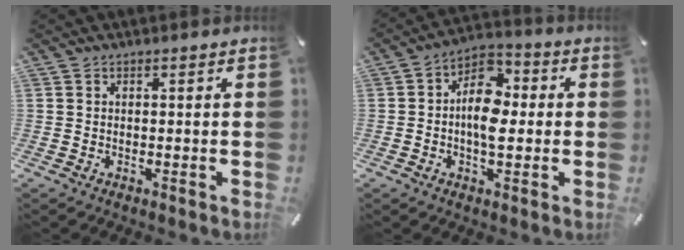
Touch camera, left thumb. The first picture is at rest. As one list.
[{"total": 10.0, "force": [-0.8, 6.5, 7.6], "torque": [-0.125, 0.005, -0.014]}]